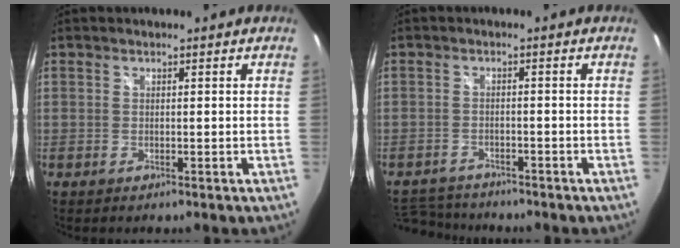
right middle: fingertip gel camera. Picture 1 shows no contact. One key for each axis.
{"total": 7.4, "fx": -6.8, "fy": 2.5, "fz": 1.5, "tx": -0.054, "ty": 0.000, "tz": -0.114}